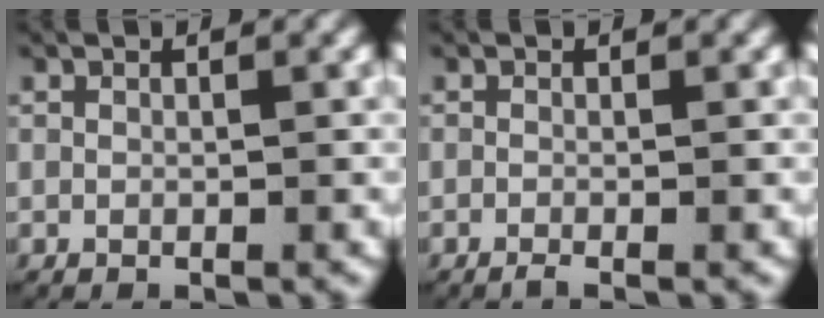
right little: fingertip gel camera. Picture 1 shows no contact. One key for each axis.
{"total": 1.0, "fx": -0.8, "fy": -0.1, "fz": 0.5, "tx": -0.011, "ty": -0.005, "tz": -0.013}